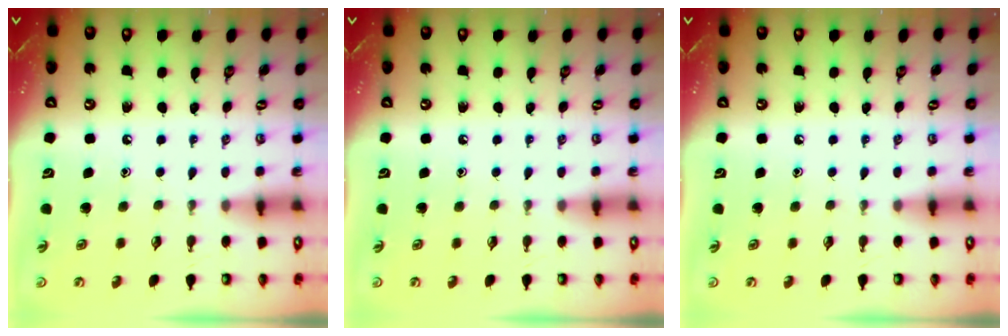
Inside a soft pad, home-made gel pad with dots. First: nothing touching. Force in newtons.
{"total": 0.0}
{"total": 0.0}